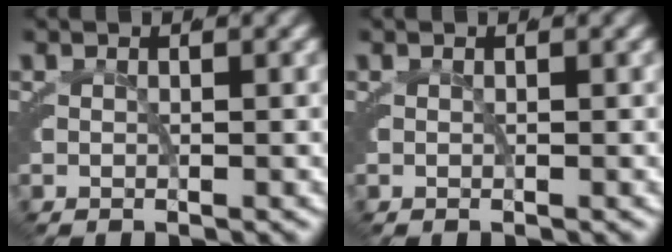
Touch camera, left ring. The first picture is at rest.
{"total": 0.0}